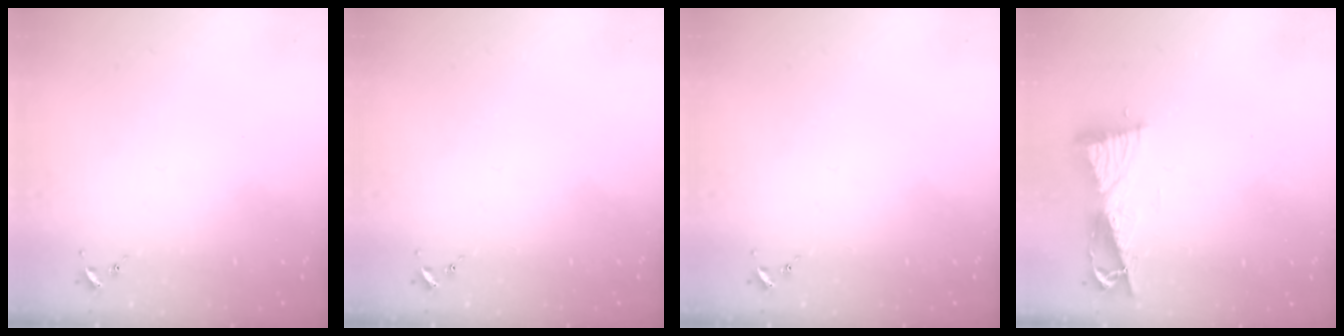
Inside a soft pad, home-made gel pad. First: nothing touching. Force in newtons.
{"total": 0.0}
{"total": 0.0}
{"total": 8.7, "press": 8.7, "slide": 1.0}